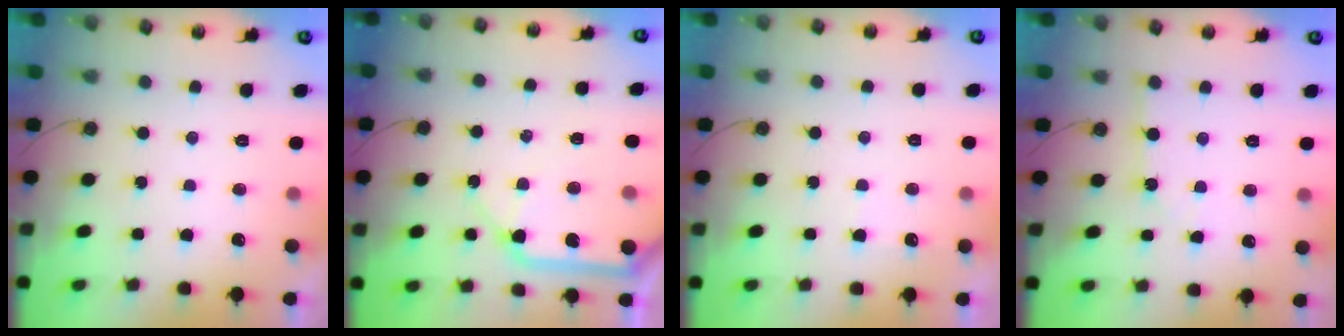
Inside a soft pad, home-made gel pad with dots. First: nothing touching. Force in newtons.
{"total": 14.0, "press": 13.9, "slide": 1.9}
{"total": 4.2, "press": 4.2, "slide": 0.6}
{"total": 1.2, "press": 1.2, "slide": 0.2}